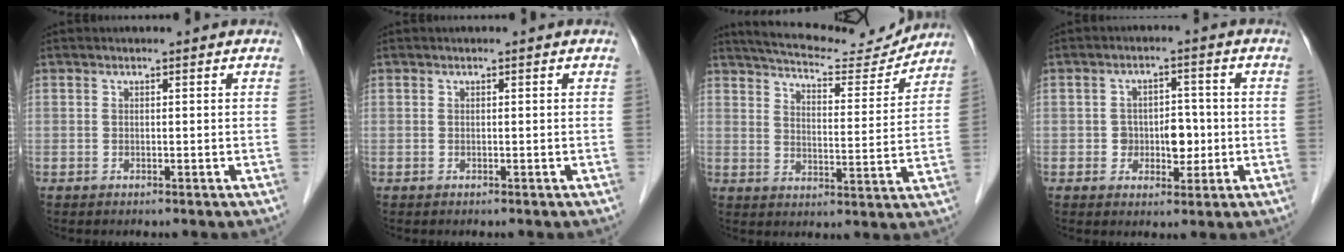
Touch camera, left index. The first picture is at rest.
{"total": 0.0}
{"total": 15.0, "force": [14.2, 2.3, 4.4], "torque": [-0.069, -0.004, 0.197]}
{"total": 4.9, "force": [-0.7, 3.3, 3.5], "torque": [-0.048, 0.011, -0.006]}